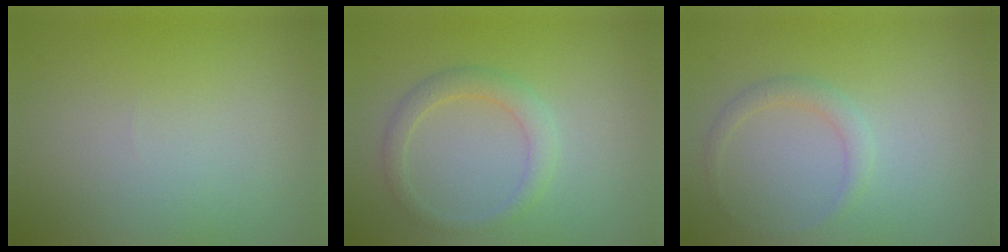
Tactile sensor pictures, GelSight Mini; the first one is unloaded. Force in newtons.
{"total": 2.1, "press": 2.1, "slide": 0.1}
{"total": 1.4, "press": 1.4, "slide": 0.1}